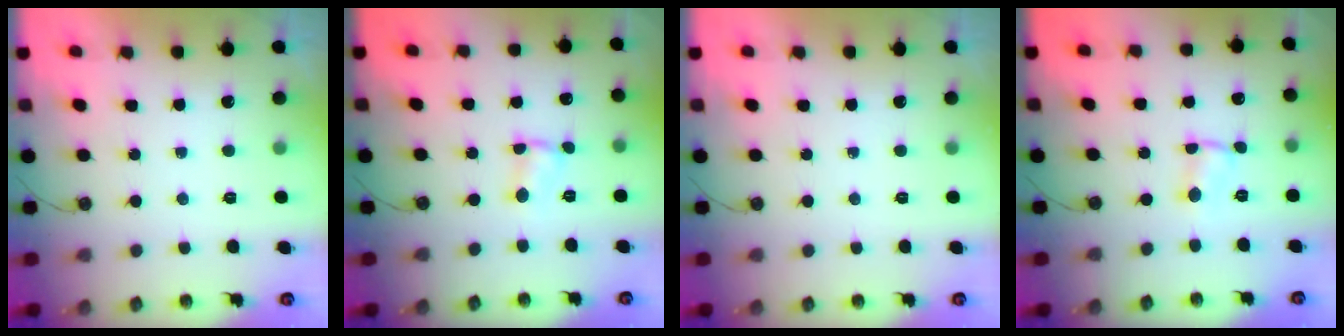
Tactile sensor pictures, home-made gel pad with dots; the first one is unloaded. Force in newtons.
{"total": 1.6, "press": 1.6, "slide": 0.2}
{"total": 0.0}
{"total": 1.5, "press": 1.5, "slide": 0.2}